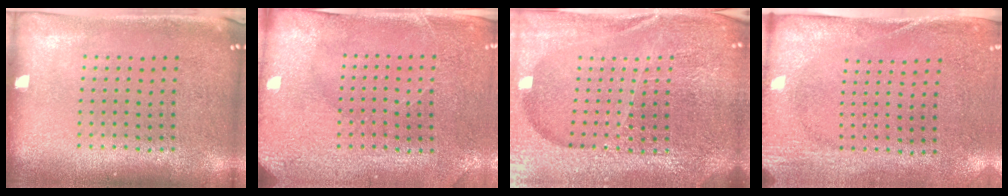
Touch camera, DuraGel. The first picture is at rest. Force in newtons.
{"total": 2.9, "press": 2.7, "slide": 1.1}
{"total": 5.8, "press": 5.1, "slide": 2.7}
{"total": 2.7, "press": 2.1, "slide": 1.7}